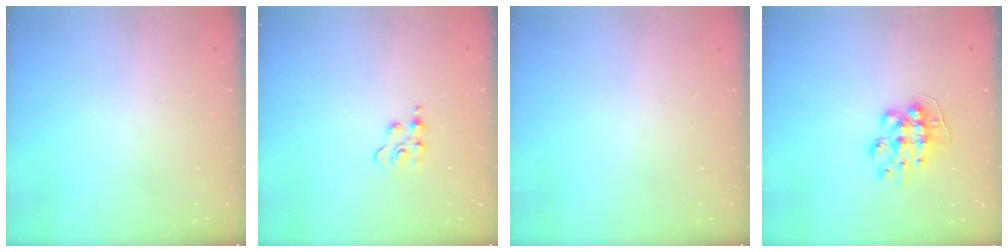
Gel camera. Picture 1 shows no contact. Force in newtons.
{"total": 3.5, "press": 3.5, "slide": 0.4}
{"total": 0.0}
{"total": 8.8, "press": 8.8, "slide": 0.4}